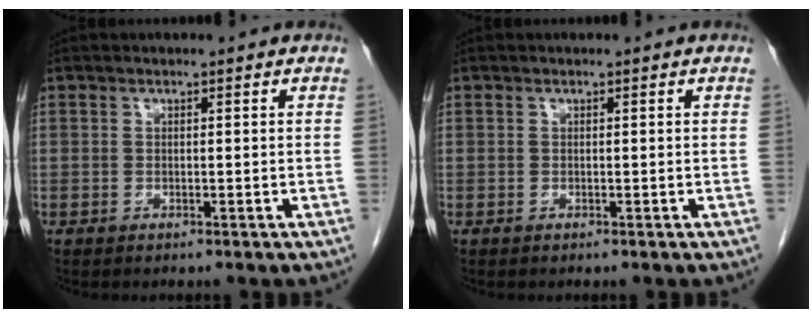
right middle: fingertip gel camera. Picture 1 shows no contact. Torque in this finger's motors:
{"motor_torque": [-0.27, -0.26, -0.01, -0.01]}